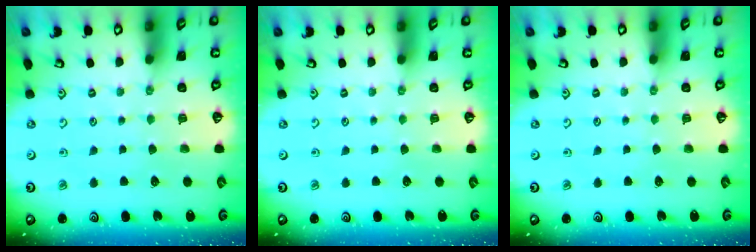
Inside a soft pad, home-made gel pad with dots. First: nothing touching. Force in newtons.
{"total": 0.0}
{"total": 0.0}